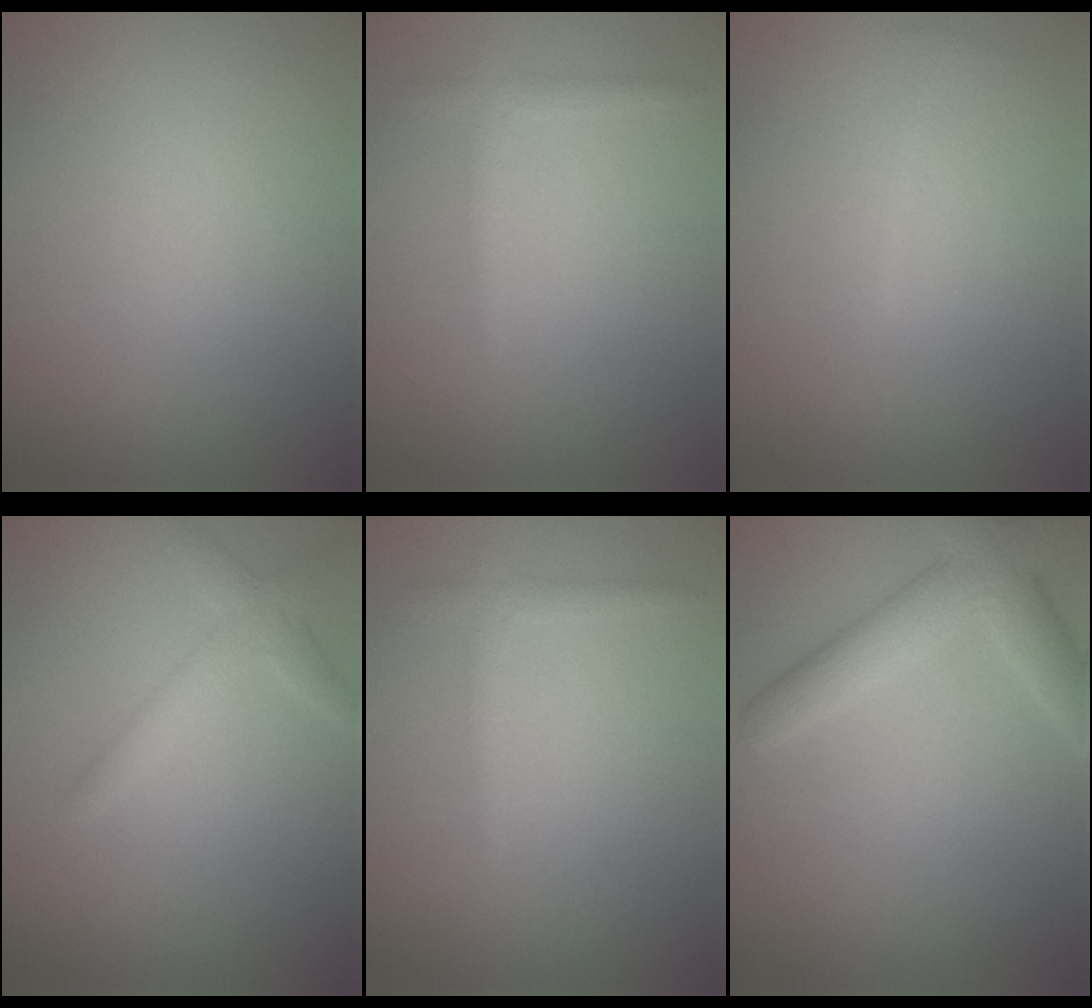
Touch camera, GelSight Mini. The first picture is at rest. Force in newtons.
{"total": 1.3, "press": 1.3, "slide": 0.1}
{"total": 0.6, "press": 0.6, "slide": 0.1}
{"total": 2.3, "press": 2.3, "slide": 0.1}
{"total": 1.3, "press": 1.3, "slide": 0.1}
{"total": 4.4, "press": 4.4, "slide": 0.3}